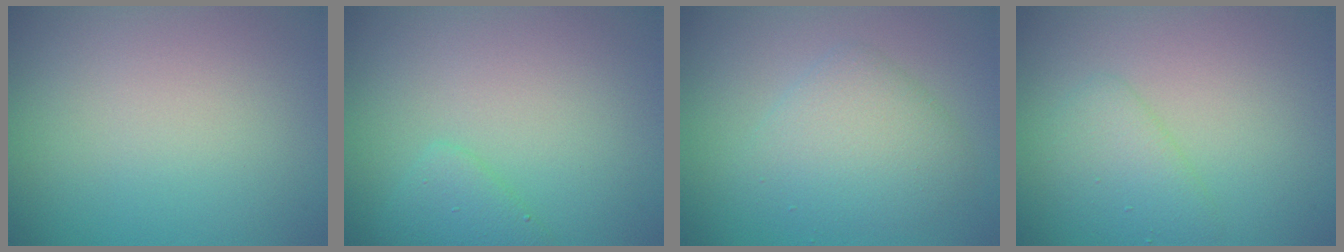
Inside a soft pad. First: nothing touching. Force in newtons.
{"total": 2.0, "press": 2.0, "slide": 0.0}
{"total": 3.8, "press": 3.8, "slide": 0.3}
{"total": 2.2, "press": 2.2, "slide": 0.1}